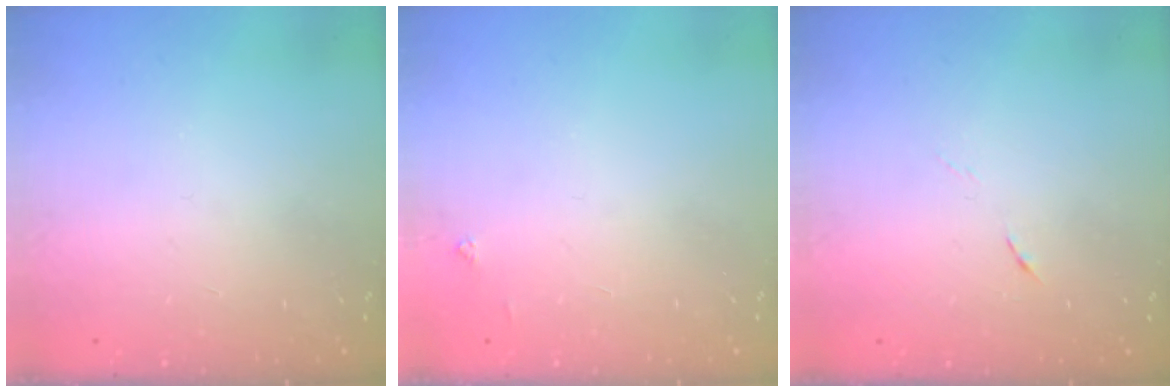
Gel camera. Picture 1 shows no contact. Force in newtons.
{"total": 3.8, "press": 3.8, "slide": 0.4}
{"total": 4.0, "press": 3.8, "slide": 1.2}